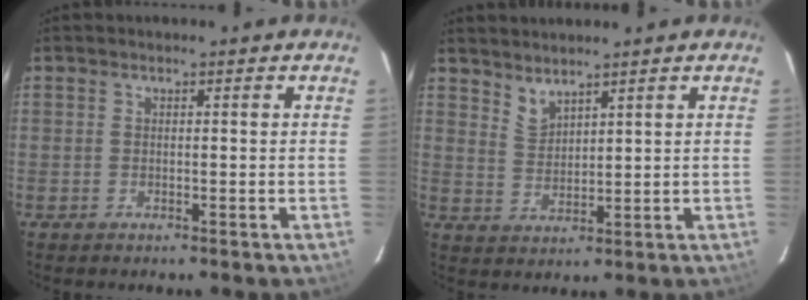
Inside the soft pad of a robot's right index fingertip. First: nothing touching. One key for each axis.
{"total": 3.6, "fx": 3.4, "fy": 0.8, "fz": 1.1, "tx": -0.020, "ty": -0.002, "tz": 0.068}